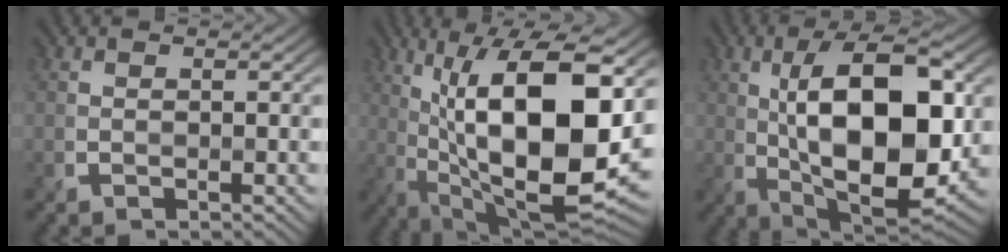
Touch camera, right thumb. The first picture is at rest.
{"total": 17.3, "force": [2.1, 7.0, 15.7], "torque": [-0.258, 0.010, 0.038]}
{"total": 15.8, "force": [1.1, 7.5, 13.9], "torque": [-0.228, 0.006, 0.018]}